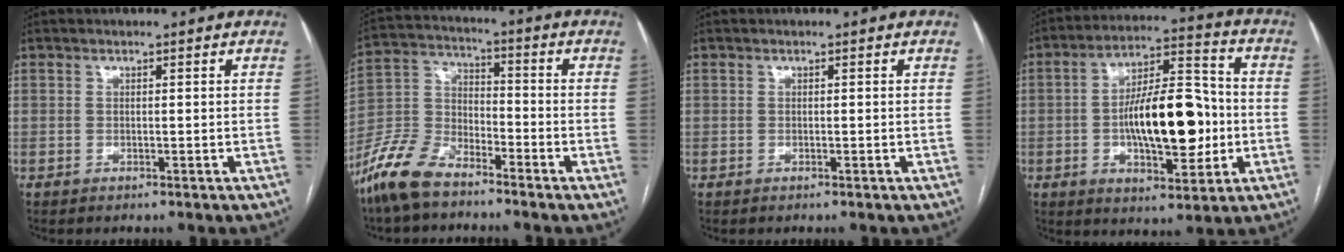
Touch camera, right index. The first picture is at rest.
{"total": 10.2, "force": [-8.1, 3.9, 4.9], "torque": [-0.113, 0.001, -0.167]}
{"total": 0.0}
{"total": 16.3, "force": [-1.8, 5.8, 15.1], "torque": [-0.251, 0.020, -0.024]}